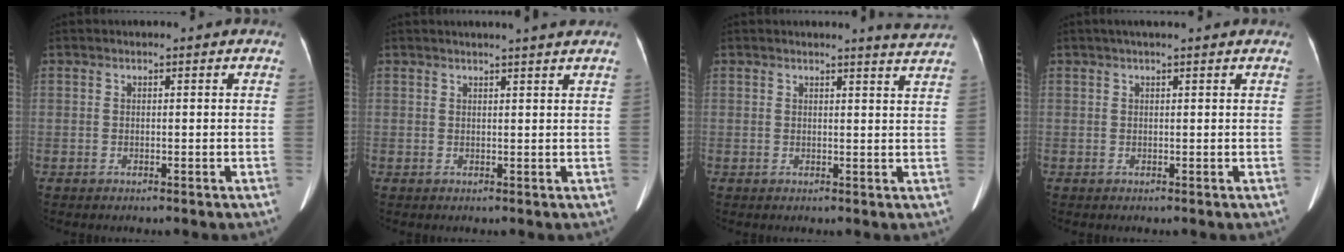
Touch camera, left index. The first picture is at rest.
{"total": 4.5, "force": [3.9, -0.6, 2.0], "torque": [-0.027, 0.011, 0.043]}
{"total": 3.5, "force": [3.3, -0.9, 0.6], "torque": [-0.014, -0.018, 0.024]}
{"total": 5.3, "force": [4.3, 0.3, 3.0], "torque": [-0.041, 0.032, 0.056]}